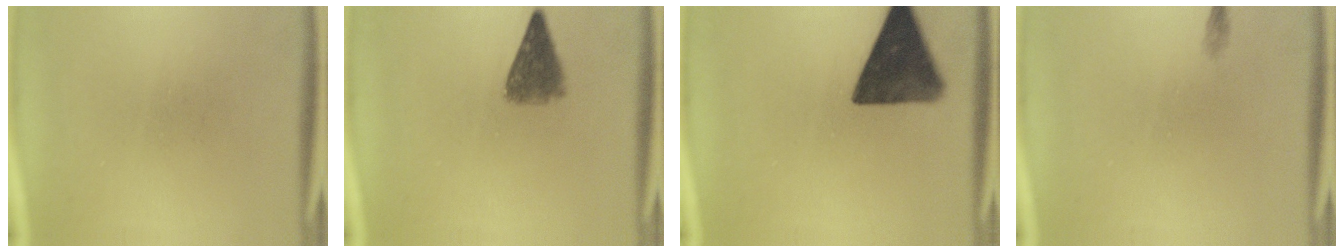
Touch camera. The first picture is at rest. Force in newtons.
{"total": 5.1}
{"total": 13.4}
{"total": 0.6}